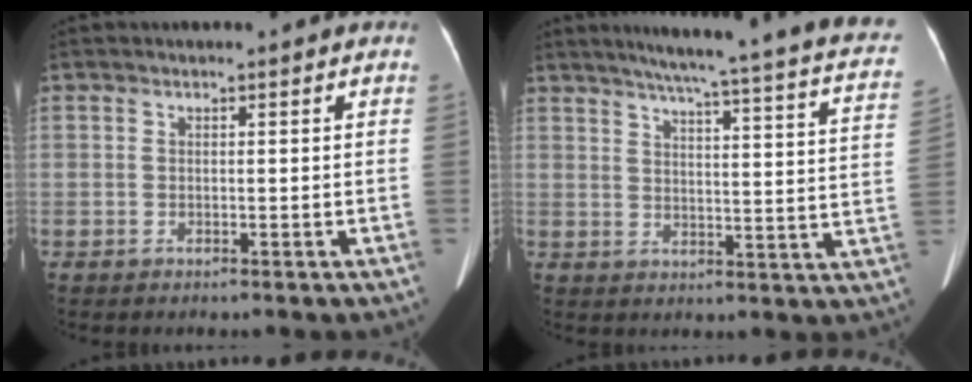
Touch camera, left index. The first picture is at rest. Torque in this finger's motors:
{"motor_torque": [0.26, -1.52, -0.02, 0.08]}